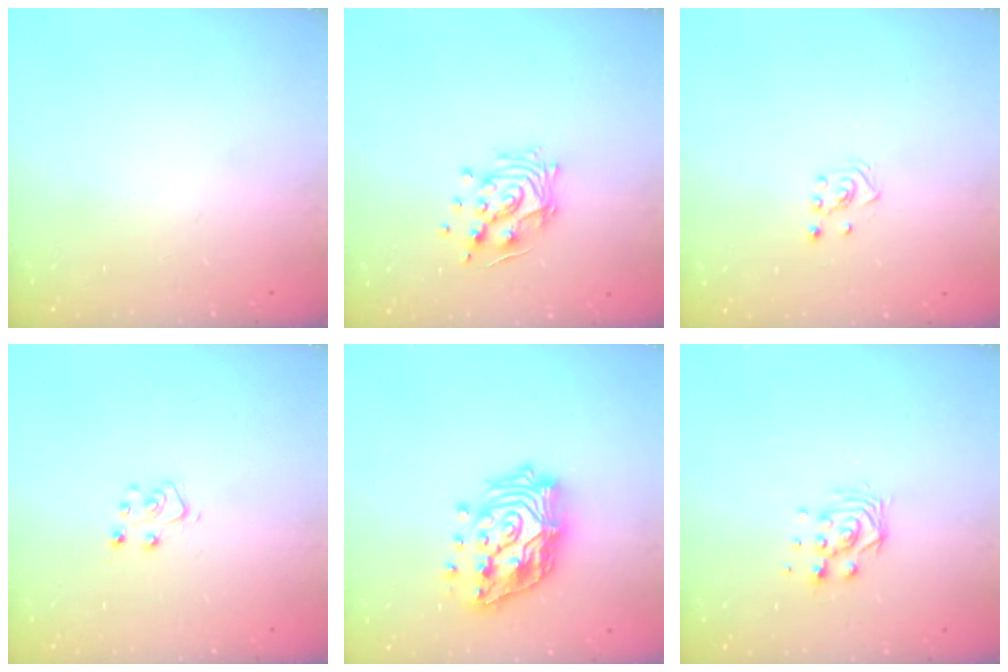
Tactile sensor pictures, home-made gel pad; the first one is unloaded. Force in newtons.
{"total": 12.0, "press": 11.9, "slide": 1.2}
{"total": 2.6, "press": 2.5, "slide": 0.6}
{"total": 5.7, "press": 5.7, "slide": 0.5}
{"total": 19.6, "press": 19.5, "slide": 2.3}
{"total": 7.5, "press": 7.5, "slide": 0.4}